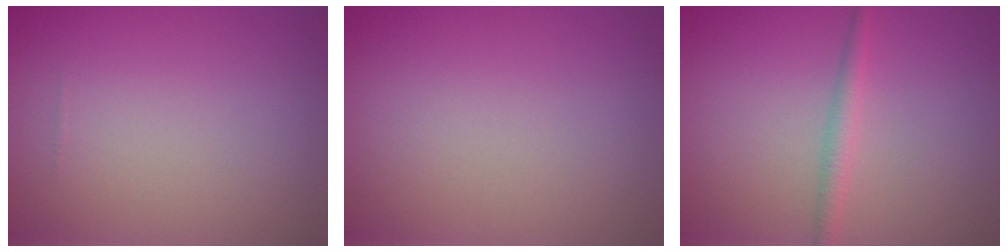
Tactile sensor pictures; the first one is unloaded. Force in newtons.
{"total": 0.0}
{"total": 1.7, "press": 1.7, "slide": 0.1}